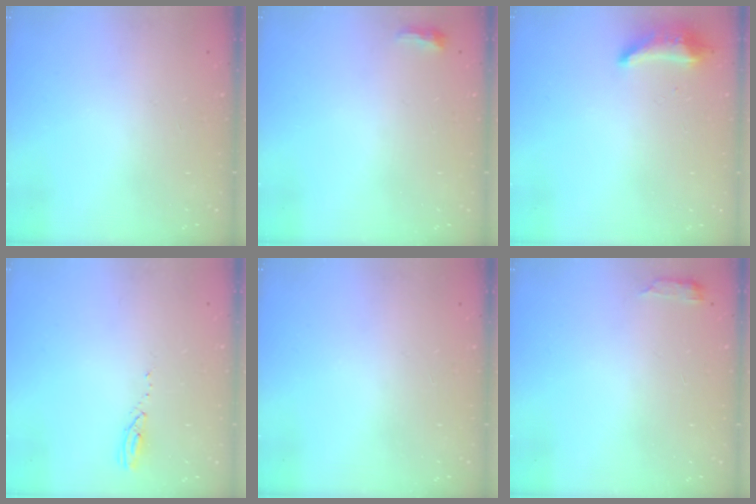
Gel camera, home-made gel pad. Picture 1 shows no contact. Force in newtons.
{"total": 3.6, "press": 3.4, "slide": 1.0}
{"total": 10.1, "press": 9.0, "slide": 4.6}
{"total": 3.2, "press": 3.2, "slide": 0.3}
{"total": 0.0}
{"total": 2.6, "press": 2.6, "slide": 0.5}